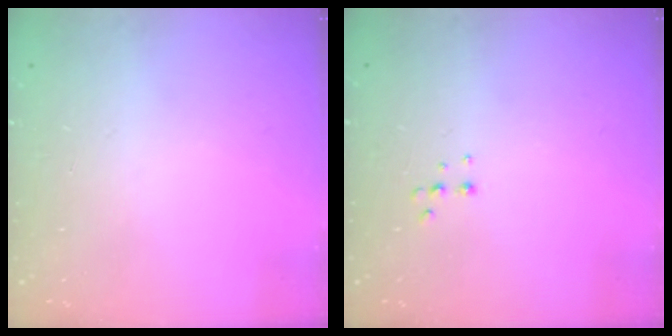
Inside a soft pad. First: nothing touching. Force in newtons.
{"total": 4.0, "press": 4.0, "slide": 0.8}